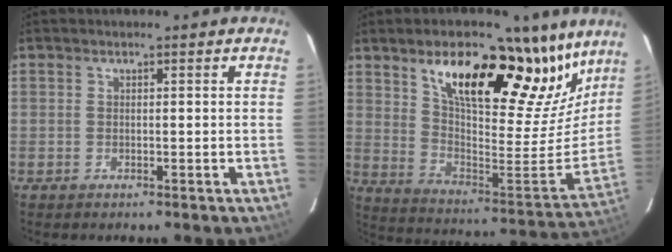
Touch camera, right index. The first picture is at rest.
{"total": 30.0, "force": [21.2, 11.5, 17.9], "torque": [-0.264, -0.021, 0.340]}